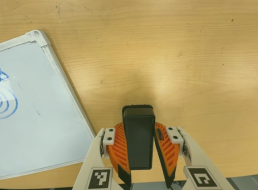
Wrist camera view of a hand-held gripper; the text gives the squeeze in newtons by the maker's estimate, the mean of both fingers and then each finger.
{"total": 11.4, "left": 9.4, "right": 13.4}